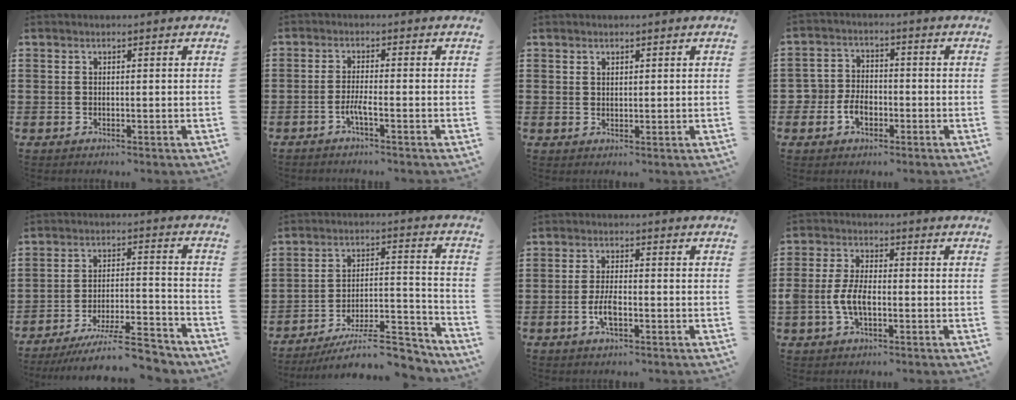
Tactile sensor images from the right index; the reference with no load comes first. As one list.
[{"total": 2.4, "force": [-1.4, 0.1, 1.9], "torque": [-0.041, -0.004, -0.028]}, {"total": 1.2, "force": [1.0, 0.7, 0.2], "torque": [-0.006, 0.002, 0.019]}, {"total": 4.1, "force": [-1.7, 3.1, 2.0], "torque": [-0.051, 0.004, -0.036]}, {"total": 9.5, "force": [-8.2, 1.1, 4.7], "torque": [-0.068, 0.020, -0.153]}, {"total": 12.0, "force": [-9.8, 2.3, 6.6], "torque": [-0.082, 0.038, -0.177]}, {"total": 3.9, "force": [-1.3, 1.4, 3.4], "torque": [-0.080, -0.003, -0.030]}, {"total": 5.7, "force": [-1.4, 3.0, 4.7], "torque": [-0.117, -0.004, -0.035]}]